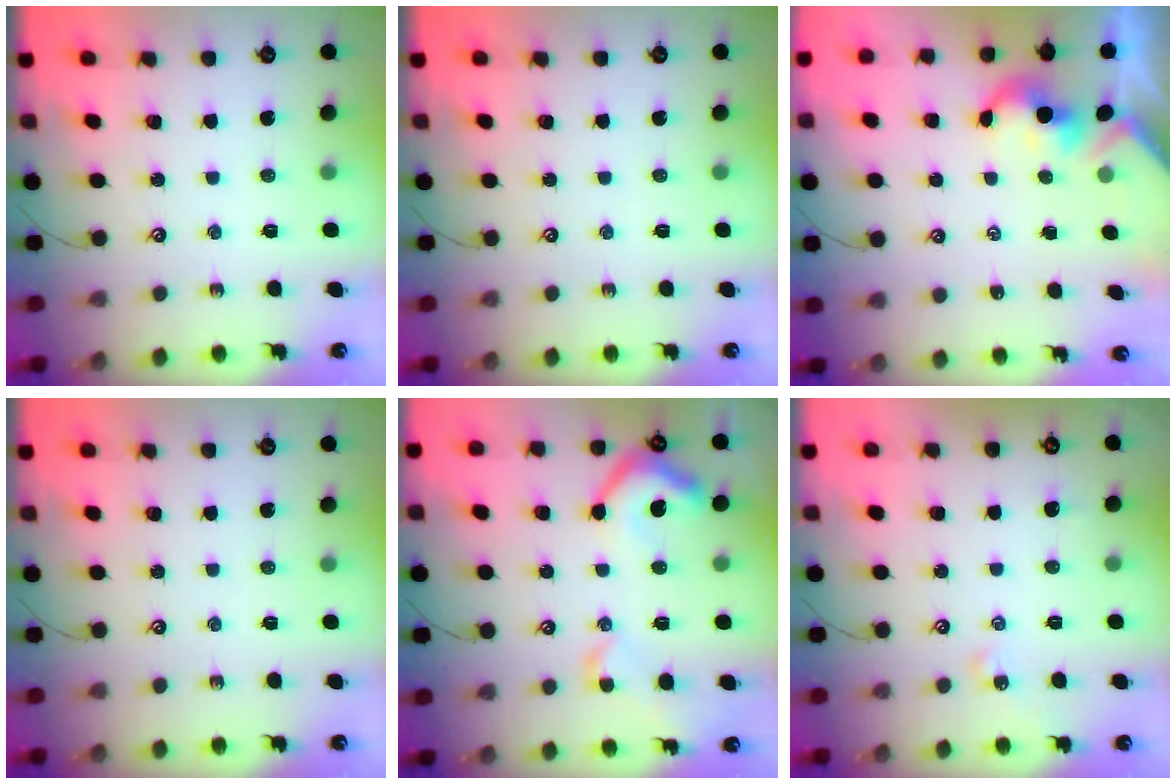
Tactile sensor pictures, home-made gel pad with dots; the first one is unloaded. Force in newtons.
{"total": 0.0}
{"total": 2.2, "press": 2.2, "slide": 0.3}
{"total": 0.0}
{"total": 10.0, "press": 9.9, "slide": 1.2}
{"total": 4.4, "press": 4.3, "slide": 0.7}